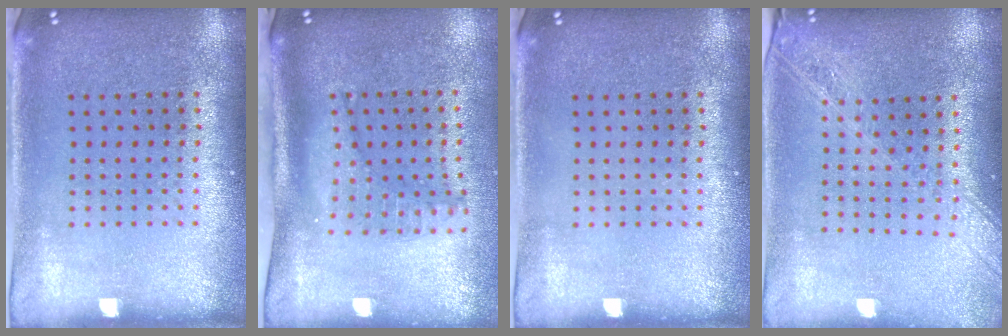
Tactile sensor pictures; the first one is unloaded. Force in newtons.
{"total": 1.4, "press": 1.3, "slide": 0.6}
{"total": 0.0}
{"total": 2.0, "press": 1.8, "slide": 1.0}